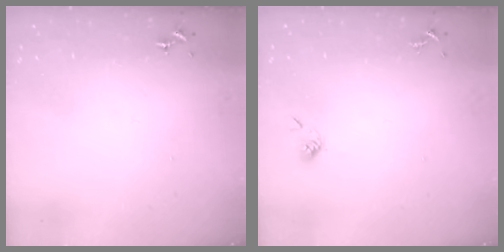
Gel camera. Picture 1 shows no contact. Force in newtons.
{"total": 4.4, "press": 4.1, "slide": 1.6}